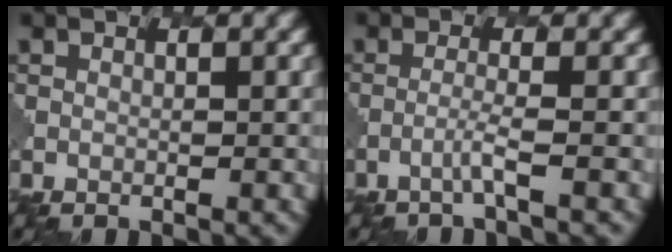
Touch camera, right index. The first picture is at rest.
{"total": 1.4, "force": [-0.8, 0.0, 1.2], "torque": [-0.019, 0.003, -0.026]}